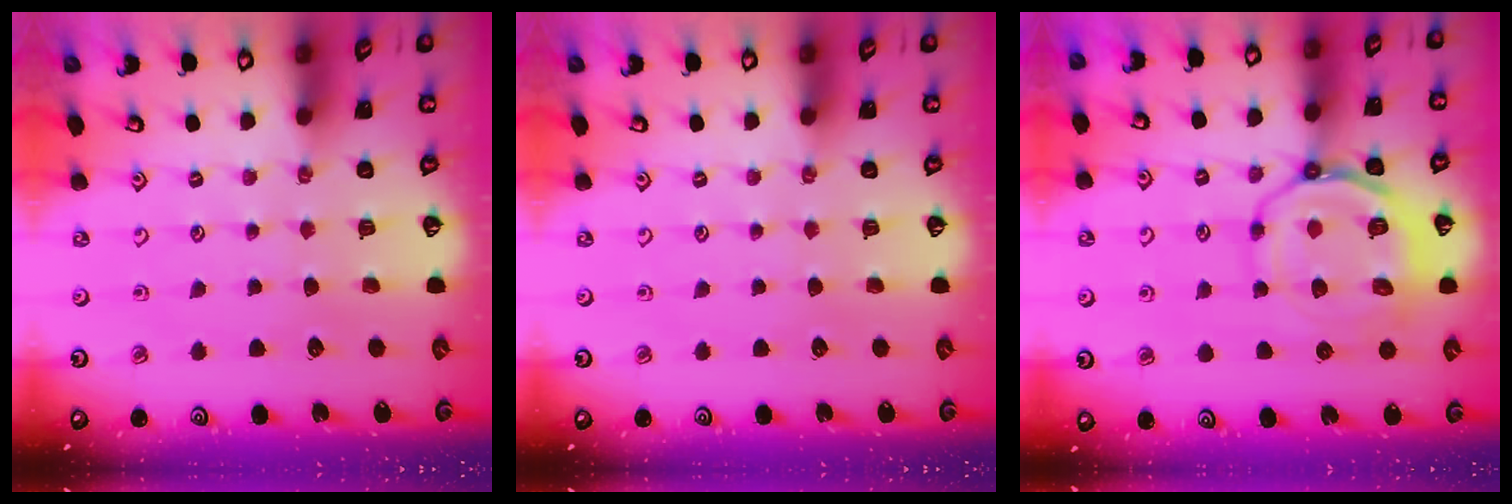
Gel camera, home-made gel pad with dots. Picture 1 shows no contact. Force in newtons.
{"total": 0.0}
{"total": 11.7, "press": 11.6, "slide": 1.5}